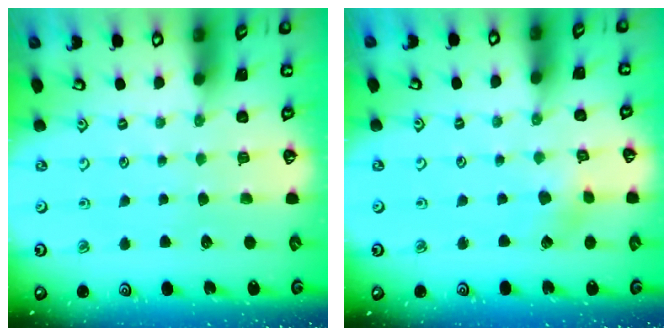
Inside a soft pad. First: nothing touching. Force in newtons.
{"total": 2.9, "press": 2.9, "slide": 0.3}